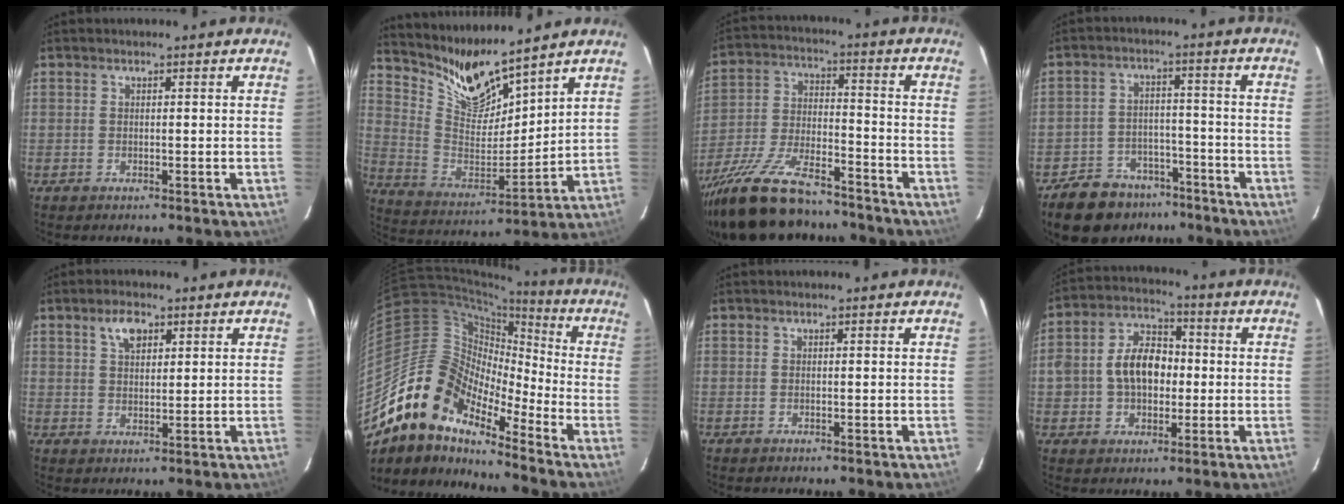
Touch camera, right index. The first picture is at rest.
{"total": 11.3, "force": [10.4, 1.6, 4.1], "torque": [-0.091, -0.025, 0.209]}
{"total": 21.7, "force": [-17.5, 6.4, 11.1], "torque": [-0.230, -0.038, -0.295]}
{"total": 12.6, "force": [-9.2, 7.5, 4.1], "torque": [-0.109, 0.017, -0.127]}
{"total": 4.3, "force": [2.3, 2.3, 2.8], "torque": [-0.049, 0.010, 0.043]}
{"total": 17.9, "force": [-13.8, 7.6, 8.5], "torque": [-0.146, 0.005, -0.275]}
{"total": 0.0}
{"total": 10.9, "force": [-0.5, 7.8, 7.6], "torque": [-0.151, 0.031, -0.006]}